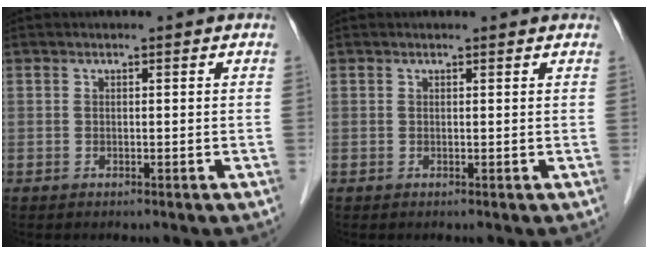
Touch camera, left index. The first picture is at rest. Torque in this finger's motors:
{"motor_torque": [0.95, -1.15, 0.04, -0.01]}